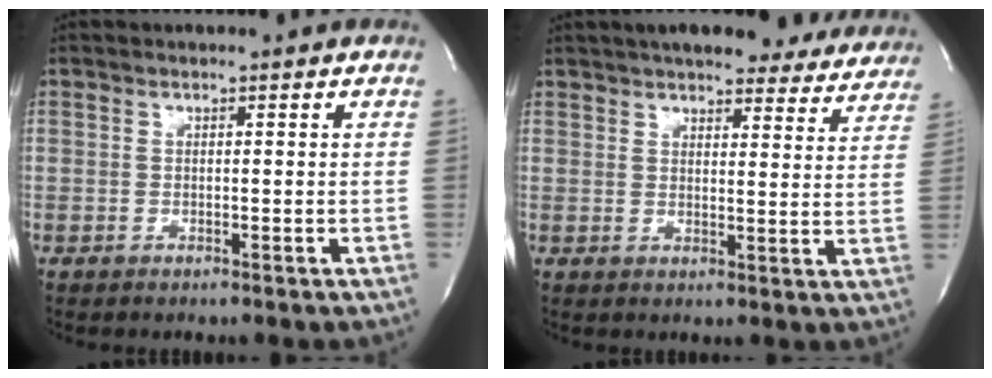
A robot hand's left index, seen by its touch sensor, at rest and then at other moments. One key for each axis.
{"total": 20.5, "fx": 18.1, "fy": 5.3, "fz": 7.9, "tx": -0.107, "ty": 0.004, "tz": 0.214}